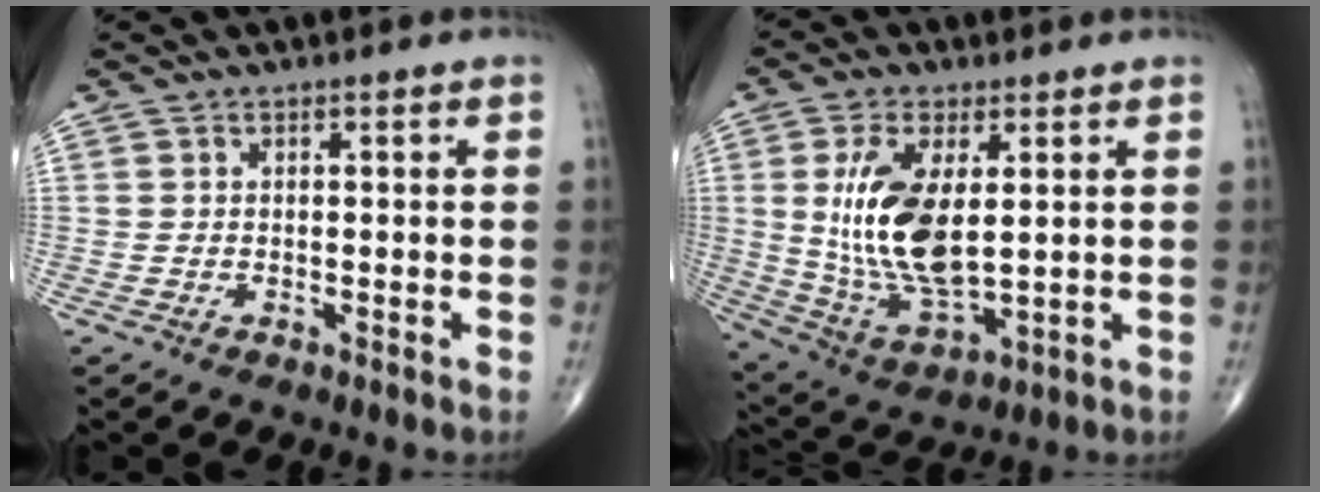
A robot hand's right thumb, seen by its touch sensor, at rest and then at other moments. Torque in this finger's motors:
{"motor_torque": [0.73, 2.37, 1.93, 0.31, 0.56]}